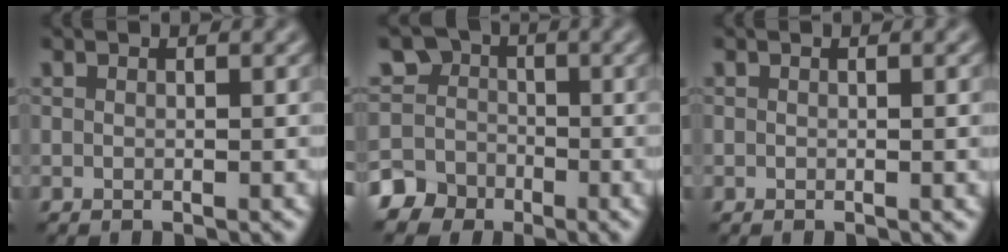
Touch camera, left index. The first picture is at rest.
{"total": 7.5, "force": [-3.3, 6.5, 1.6], "torque": [-0.022, -0.004, -0.081]}
{"total": 1.3, "force": [0.0, 0.7, 1.2], "torque": [-0.011, -0.004, 0.000]}